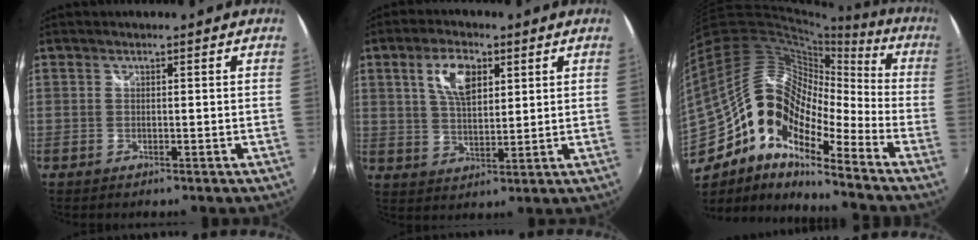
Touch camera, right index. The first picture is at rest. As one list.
[{"total": 8.1, "force": [3.3, 3.9, 6.2], "torque": [-0.118, 0.012, 0.062]}, {"total": 19.5, "force": [-8.9, 9.3, 14.5], "torque": [-0.247, -0.012, -0.181]}]